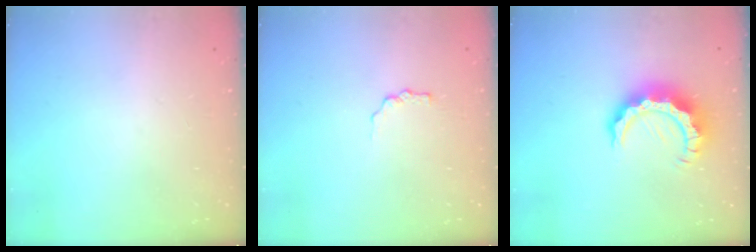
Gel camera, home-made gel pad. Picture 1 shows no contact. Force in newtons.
{"total": 3.1, "press": 3.1, "slide": 0.5}
{"total": 10.8, "press": 10.8, "slide": 1.1}